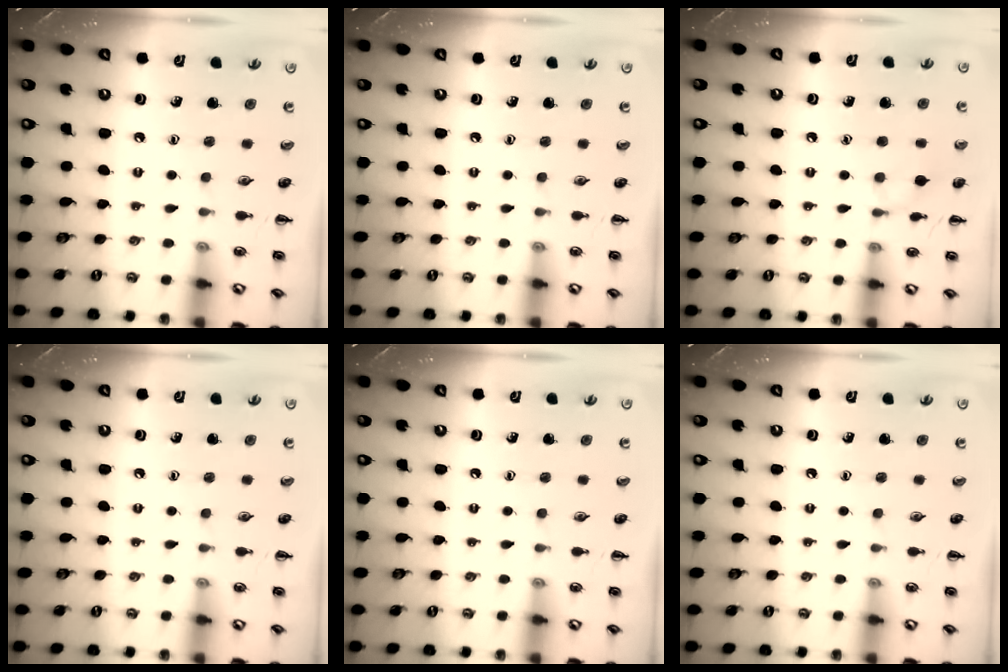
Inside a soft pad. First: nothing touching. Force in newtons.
{"total": 0.0}
{"total": 5.9, "press": 5.6, "slide": 1.9}
{"total": 0.0}
{"total": 0.0}
{"total": 0.0}